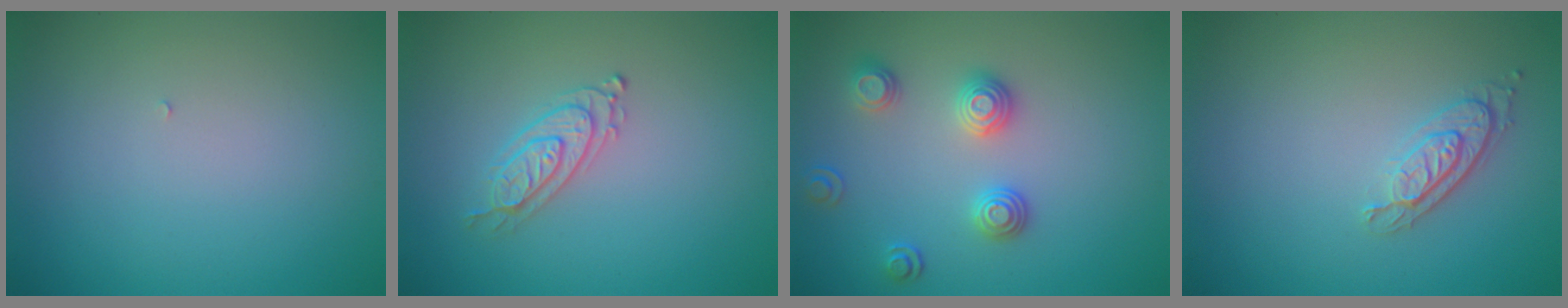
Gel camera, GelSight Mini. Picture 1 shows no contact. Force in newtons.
{"total": 2.1, "press": 2.1, "slide": 0.4}
{"total": 2.7, "press": 2.6, "slide": 0.9}
{"total": 2.1, "press": 1.8, "slide": 1.1}